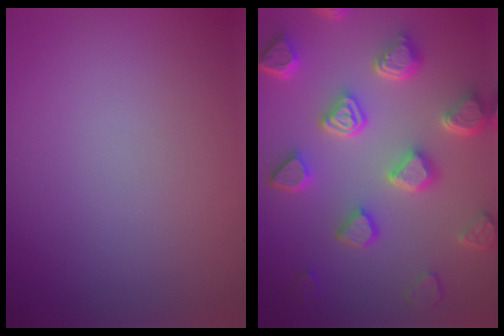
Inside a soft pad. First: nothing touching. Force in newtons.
{"total": 7.1, "press": 5.5, "slide": 4.4}